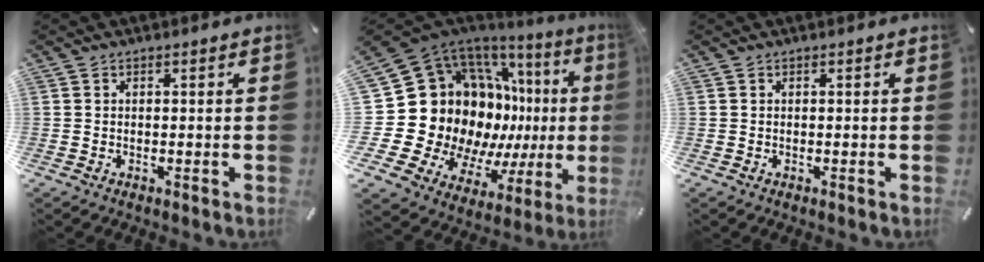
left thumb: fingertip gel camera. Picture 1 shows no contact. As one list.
[{"total": 22.7, "force": [2.2, 16.7, 15.3], "torque": [-0.232, -0.099, 0.104]}, {"total": 0.0}]